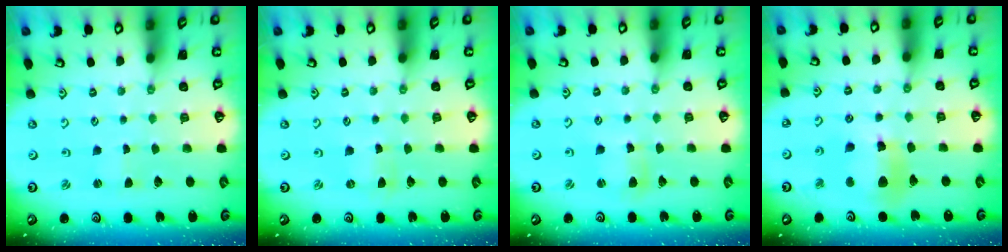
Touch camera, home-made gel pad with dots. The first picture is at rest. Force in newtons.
{"total": 0.0}
{"total": 4.2, "press": 4.2, "slide": 0.5}
{"total": 12.9, "press": 12.8, "slide": 1.3}